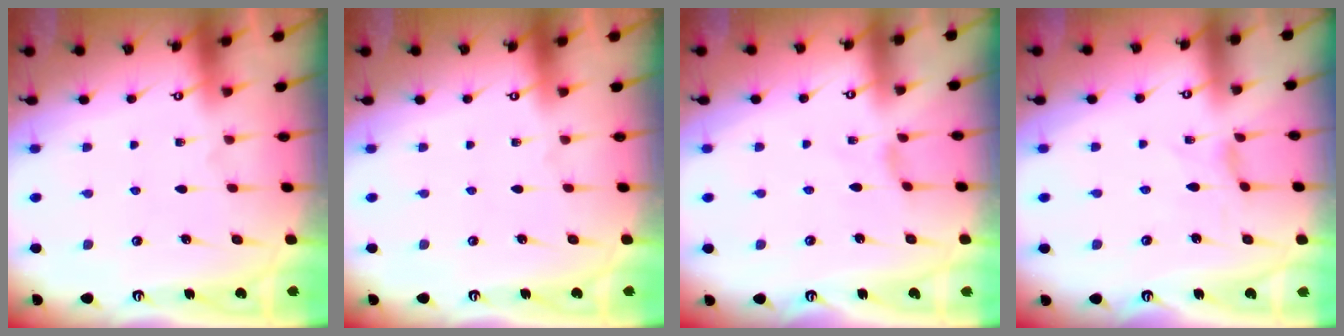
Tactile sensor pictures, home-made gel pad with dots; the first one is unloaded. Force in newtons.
{"total": 0.0}
{"total": 0.0}
{"total": 1.3, "press": 1.3, "slide": 0.3}